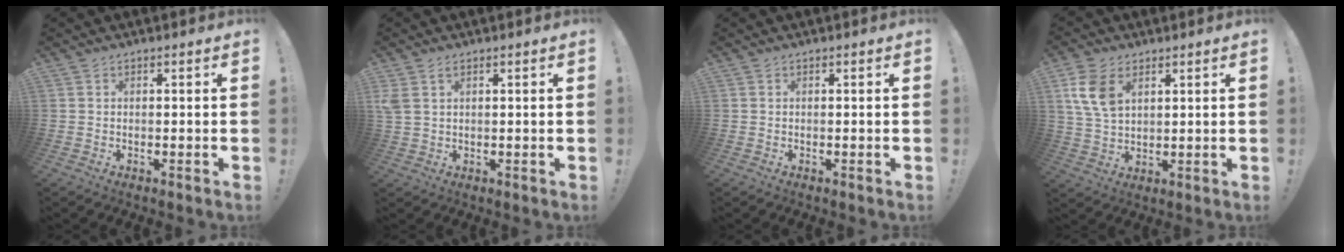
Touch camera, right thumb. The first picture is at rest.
{"total": 3.2, "force": [1.7, 1.8, 2.1], "torque": [-0.040, -0.002, 0.033]}
{"total": 0.0}
{"total": 9.7, "force": [4.3, 6.0, 6.2], "torque": [-0.127, -0.006, 0.083]}